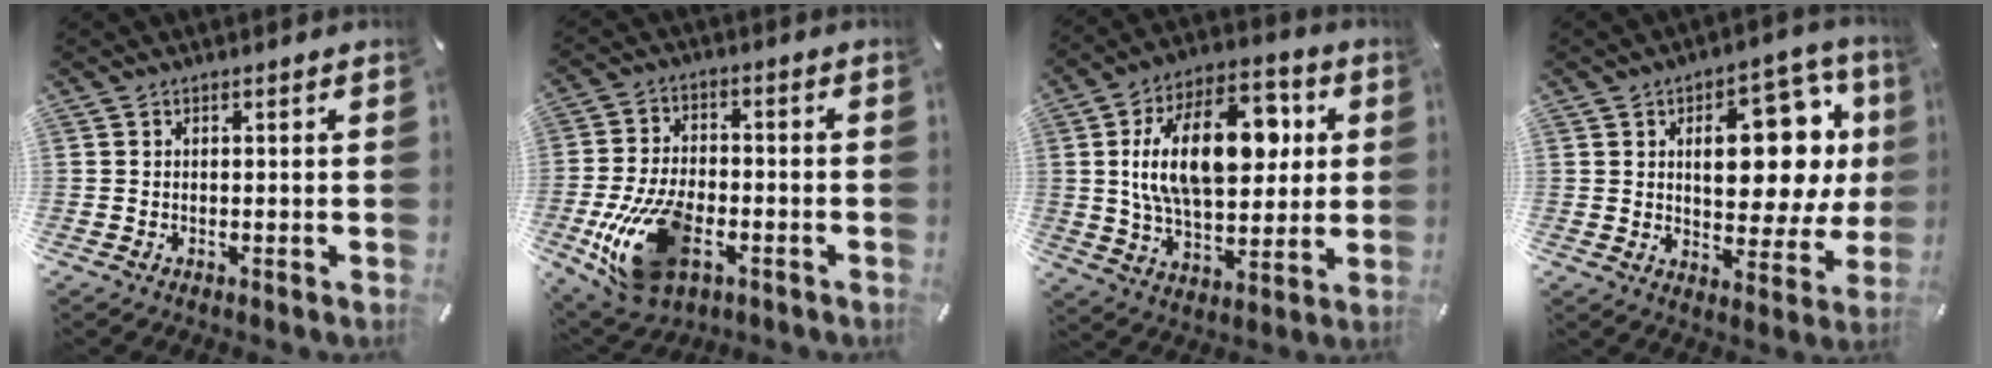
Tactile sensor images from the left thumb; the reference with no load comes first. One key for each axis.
{"total": 17.4, "fx": -5.8, "fy": 10.3, "fz": 12.7, "tx": -0.254, "ty": 0.013, "tz": -0.092}
{"total": 22.4, "fx": 5.1, "fy": 12.6, "fz": 17.7, "tx": -0.321, "ty": 0.003, "tz": 0.083}
{"total": 20.0, "fx": 5.8, "fy": 11.0, "fz": 15.6, "tx": -0.197, "ty": -0.031, "tz": 0.093}